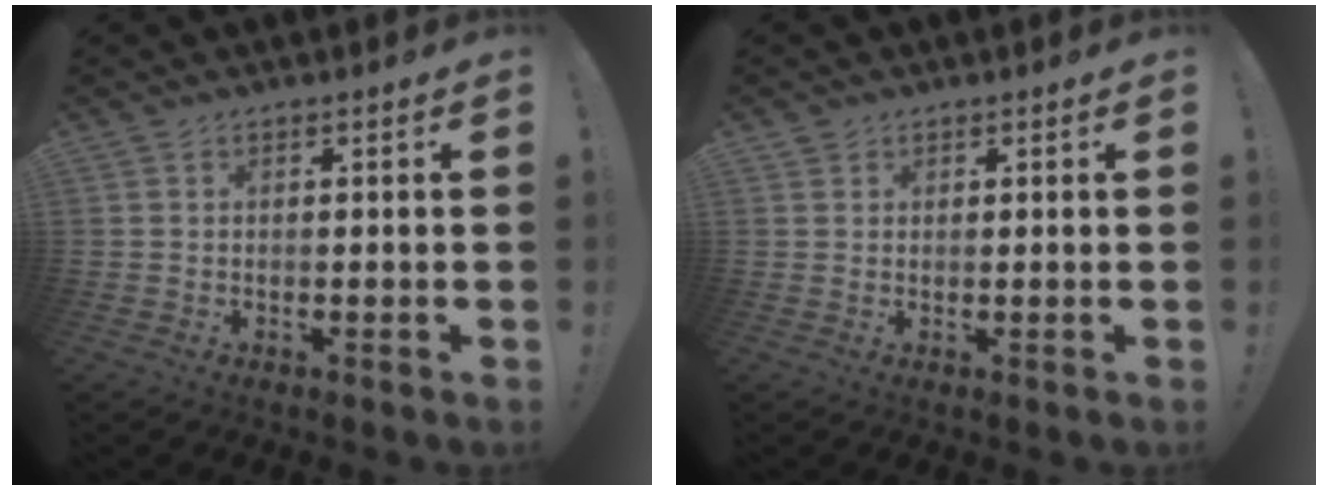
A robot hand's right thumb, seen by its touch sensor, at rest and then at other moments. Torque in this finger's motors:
{"motor_torque": [-0.02, -0.17, -0.21, 0.17, 0.00]}